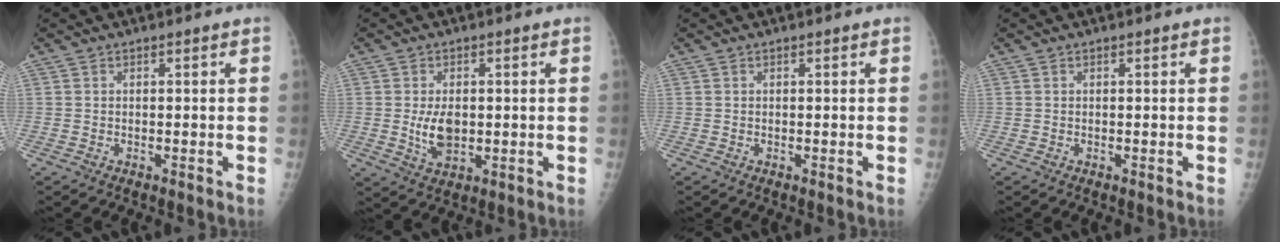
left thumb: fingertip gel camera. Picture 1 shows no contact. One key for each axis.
{"total": 6.0, "fx": -0.1, "fy": 3.7, "fz": 4.8, "tx": -0.079, "ty": -0.010, "tz": 0.005}
{"total": 0.0}
{"total": 0.0}